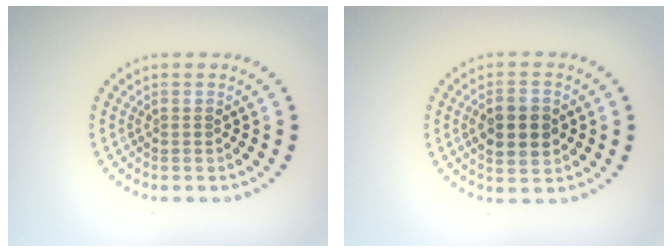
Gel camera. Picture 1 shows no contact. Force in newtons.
{"total": 4.4, "press": 4.4, "slide": 0.2}